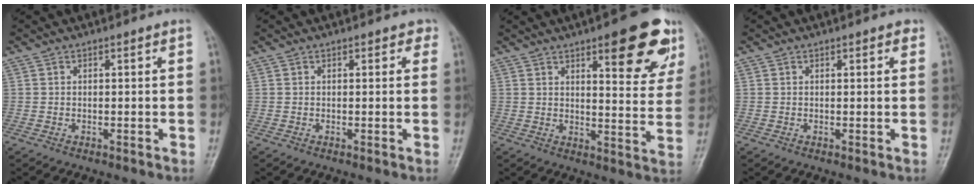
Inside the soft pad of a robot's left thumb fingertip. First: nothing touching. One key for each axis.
{"total": 1.6, "fx": 0.9, "fy": 1.0, "fz": 0.8, "tx": 0.009, "ty": 0.000, "tz": 0.005}
{"total": 15.7, "fx": 8.7, "fy": 4.9, "fz": 12.0, "tx": -0.106, "ty": -0.041, "tz": 0.113}
{"total": 1.5, "fx": 0.9, "fy": 0.7, "fz": 1.0, "tx": -0.004, "ty": -0.002, "tz": 0.009}